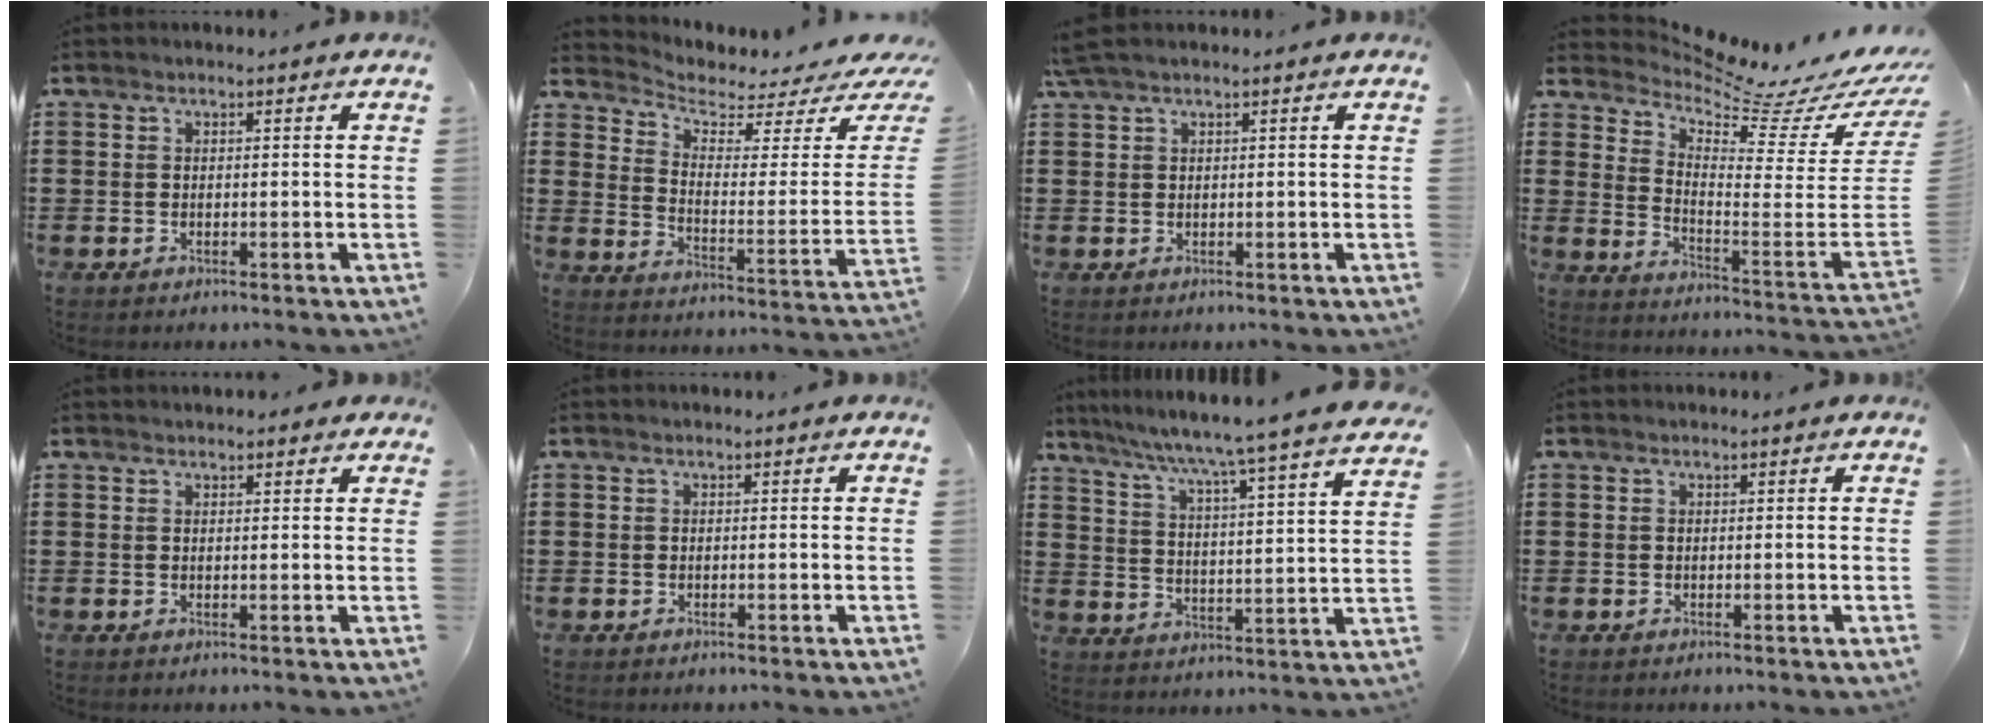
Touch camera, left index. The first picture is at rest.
{"total": 3.2, "force": [2.7, 1.1, 1.3], "torque": [-0.048, -0.029, 0.041]}
{"total": 1.4, "force": [0.9, 0.1, 1.0], "torque": [-0.021, 0.001, 0.017]}
{"total": 6.3, "force": [6.0, 0.0, 1.8], "torque": [-0.058, -0.072, 0.092]}
{"total": 1.4, "force": [1.3, 0.3, 0.4], "torque": [-0.011, 0.003, 0.024]}
{"total": 0.0}
{"total": 5.6, "force": [4.8, -1.5, 2.5], "torque": [-0.070, -0.051, 0.071]}
{"total": 0.0}